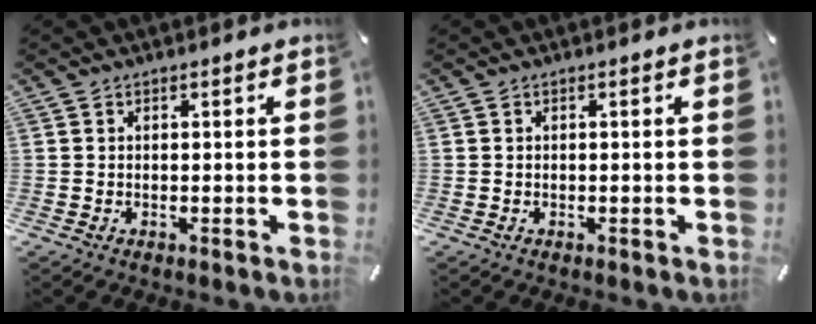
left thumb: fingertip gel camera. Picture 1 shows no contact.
{"total": 0.0}